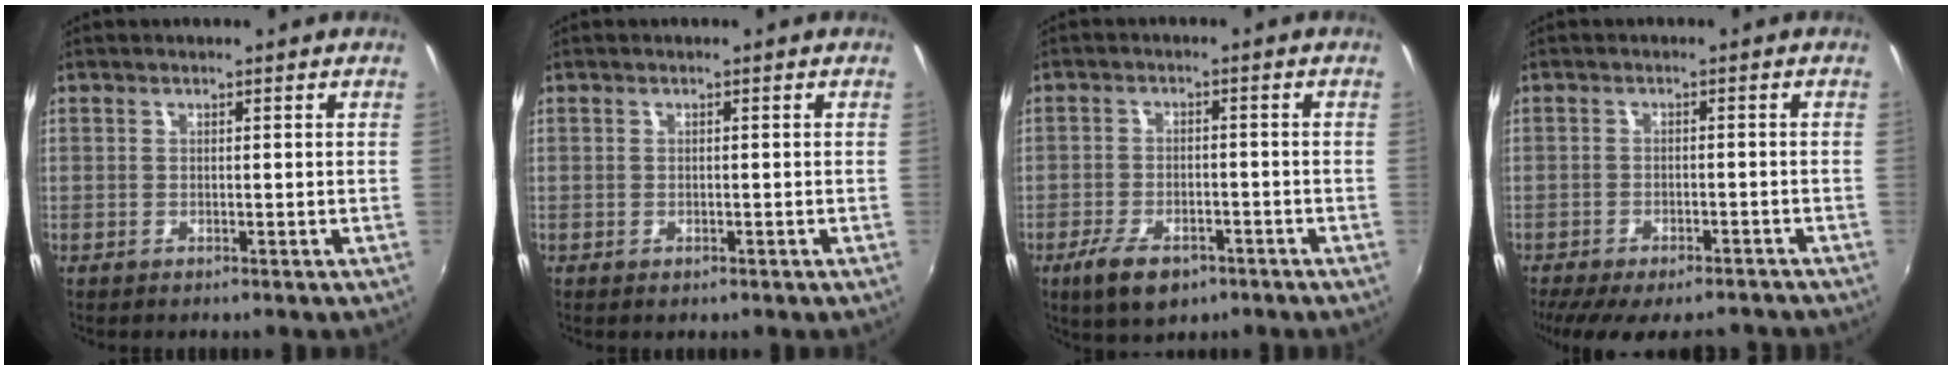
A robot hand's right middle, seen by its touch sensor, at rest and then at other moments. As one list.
[{"total": 0.6, "force": [-0.3, 0.4, 0.2], "torque": [-0.002, -0.005, -0.007]}, {"total": 8.0, "force": [-5.0, 3.9, 4.9], "torque": [-0.116, -0.015, -0.081]}, {"total": 15.0, "force": [-12.2, 4.7, 7.3], "torque": [-0.148, -0.038, -0.172]}]